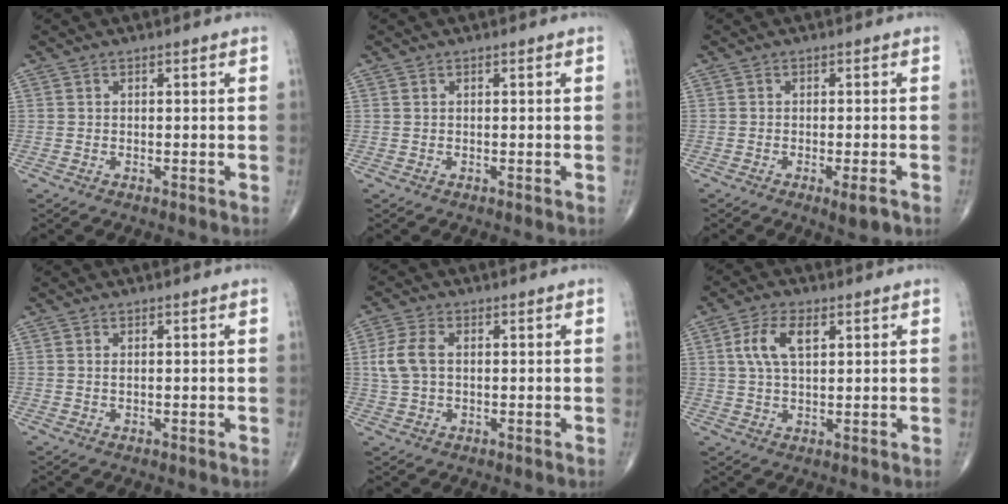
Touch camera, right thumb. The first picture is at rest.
{"total": 0.0}
{"total": 3.0, "force": [-1.6, 0.6, 2.4], "torque": [-0.034, 0.000, -0.022]}
{"total": 0.5, "force": [0.2, 0.2, 0.4], "torque": [-0.010, 0.001, 0.005]}
{"total": 5.9, "force": [0.6, 3.6, 4.6], "torque": [-0.109, 0.011, 0.011]}
{"total": 6.9, "force": [2.2, 3.3, 5.6], "torque": [-0.118, 0.004, 0.044]}